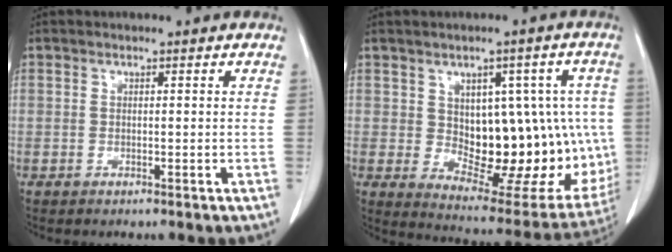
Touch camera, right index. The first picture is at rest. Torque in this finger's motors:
{"motor_torque": [1.29, 0.35, 0.27, 0.06]}